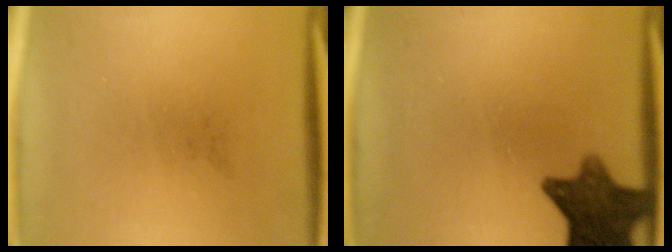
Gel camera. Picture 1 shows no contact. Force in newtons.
{"total": 10.6}